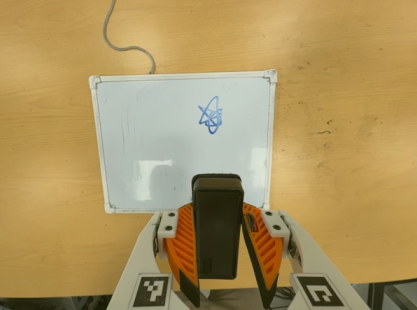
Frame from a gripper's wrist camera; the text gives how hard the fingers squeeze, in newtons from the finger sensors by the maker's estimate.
{"total": 6.2, "left": 4.9, "right": 7.5}